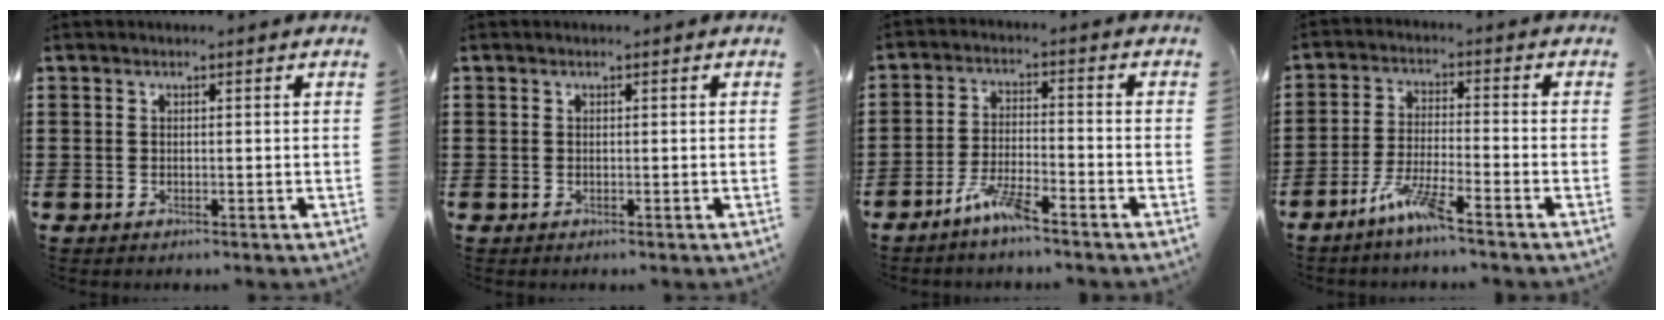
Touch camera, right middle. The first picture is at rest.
{"total": 0.0}
{"total": 5.3, "force": [-4.2, 0.6, 3.2], "torque": [-0.080, -0.004, -0.083]}
{"total": 6.0, "force": [-4.4, 0.2, 4.1], "torque": [-0.092, -0.009, -0.084]}